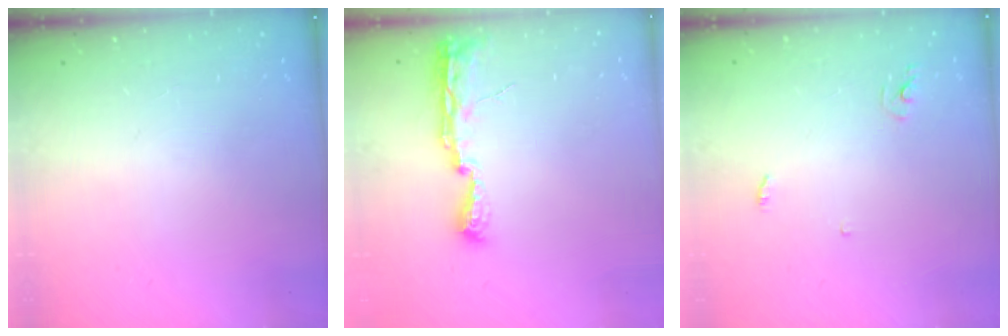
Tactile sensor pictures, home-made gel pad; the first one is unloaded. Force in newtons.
{"total": 8.9, "press": 8.5, "slide": 2.3}
{"total": 2.9, "press": 2.9, "slide": 0.2}